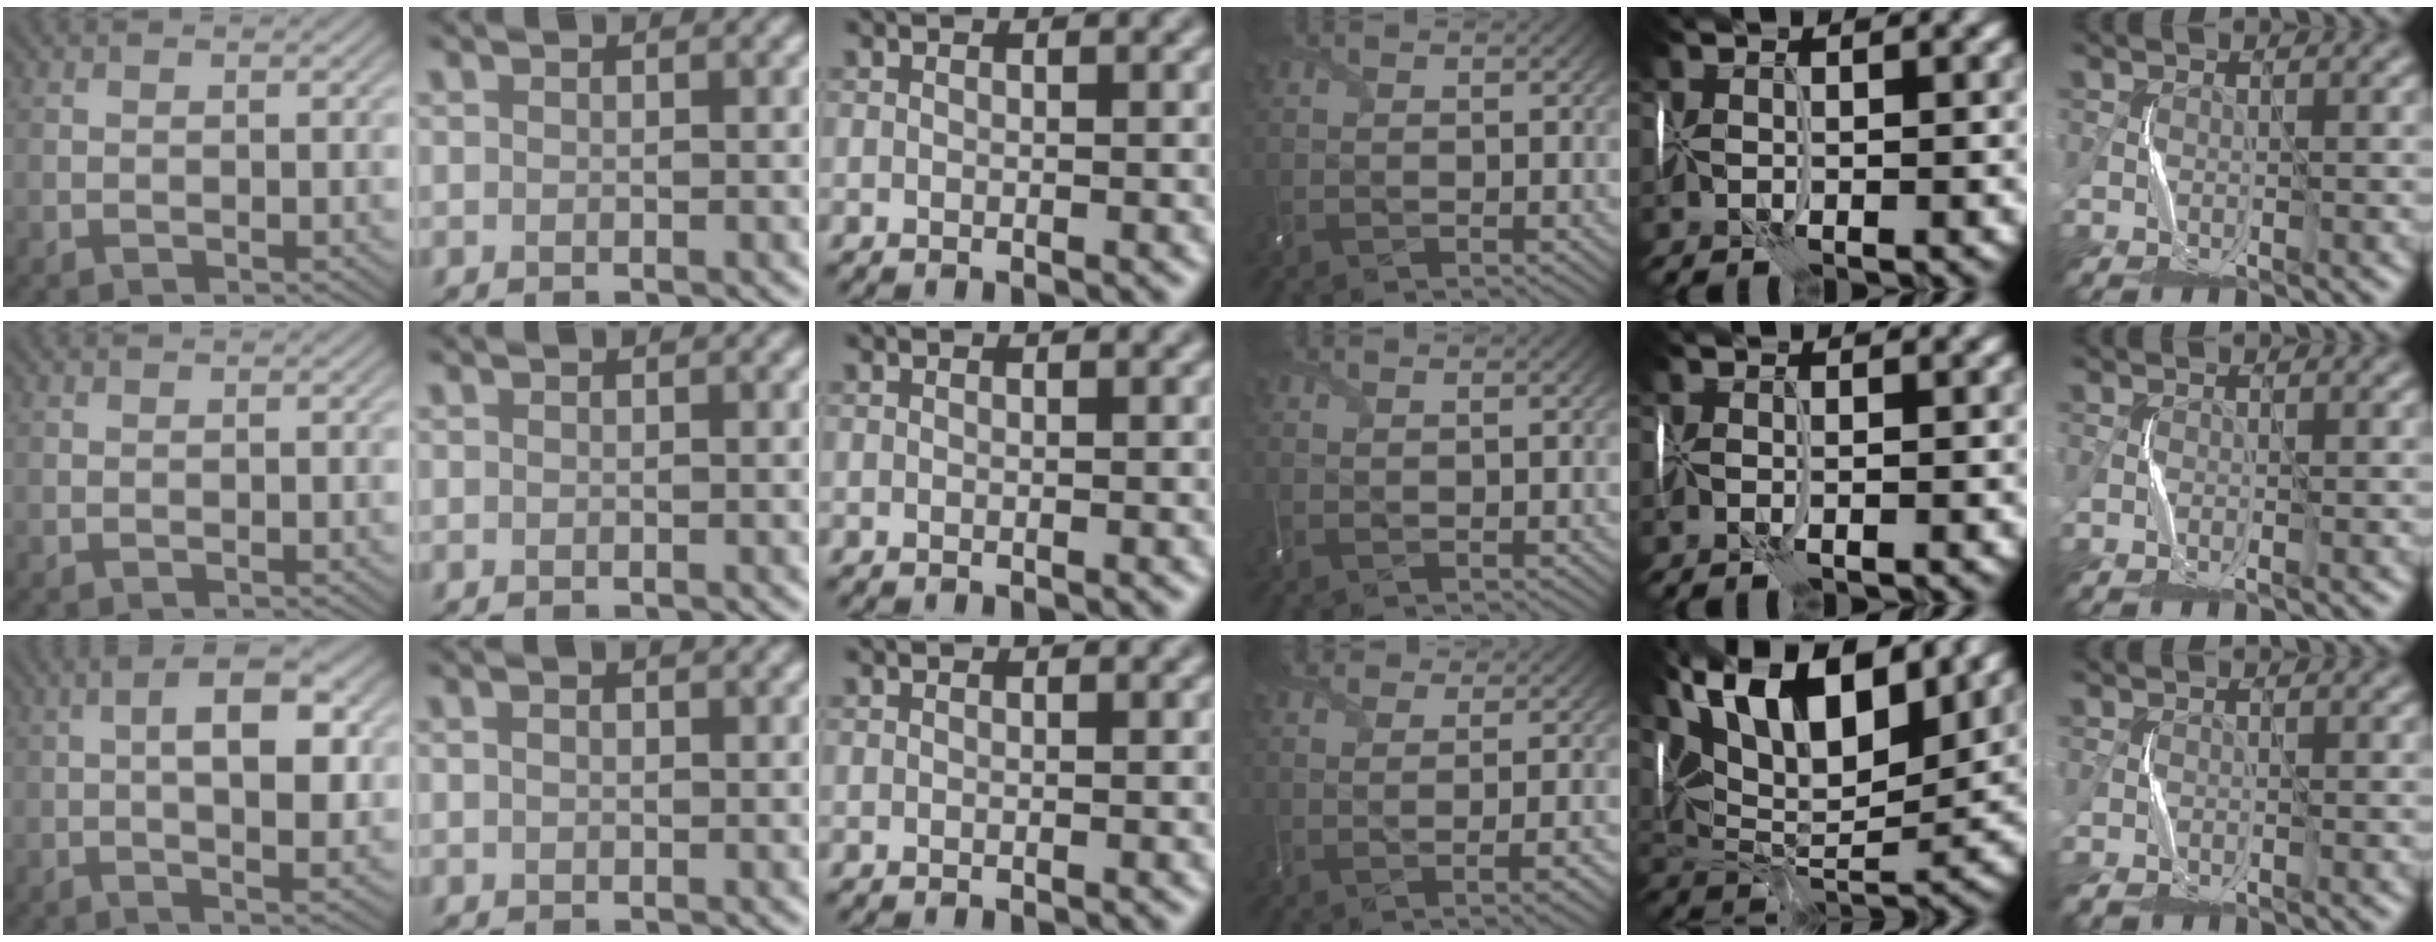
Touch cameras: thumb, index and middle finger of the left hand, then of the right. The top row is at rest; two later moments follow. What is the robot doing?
{"motion": "wrap", "object": "scarf"}